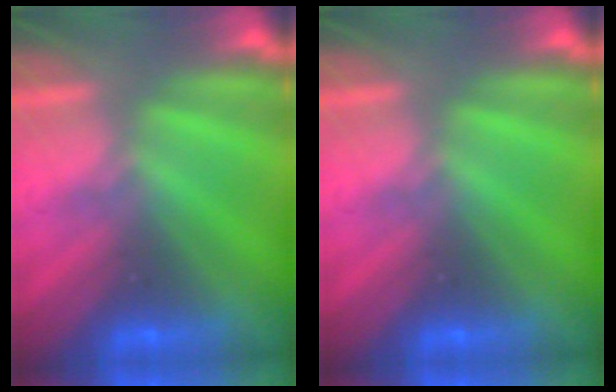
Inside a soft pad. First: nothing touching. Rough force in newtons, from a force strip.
{"total": 0.0}